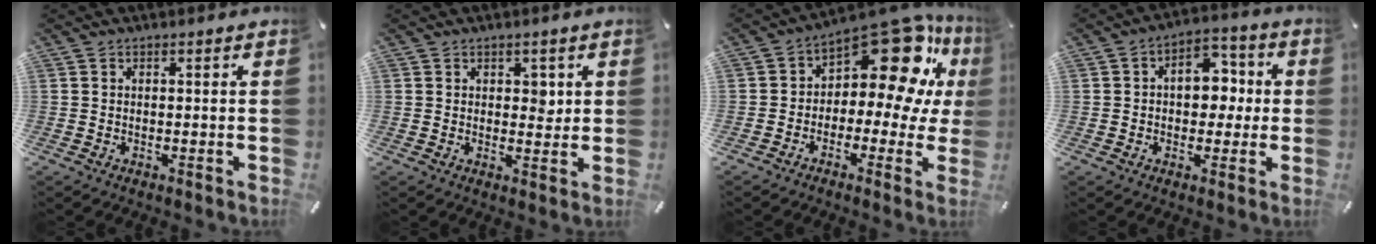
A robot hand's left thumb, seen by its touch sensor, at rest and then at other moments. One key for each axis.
{"total": 3.1, "fx": 1.2, "fy": 2.2, "fz": 1.8, "tx": -0.005, "ty": -0.008, "tz": 0.014}
{"total": 17.5, "fx": 8.8, "fy": 8.7, "fz": 12.4, "tx": -0.172, "ty": -0.072, "tz": 0.142}
{"total": 9.7, "fx": 0.4, "fy": 7.0, "fz": 6.7, "tx": -0.081, "ty": 0.008, "tz": 0.002}